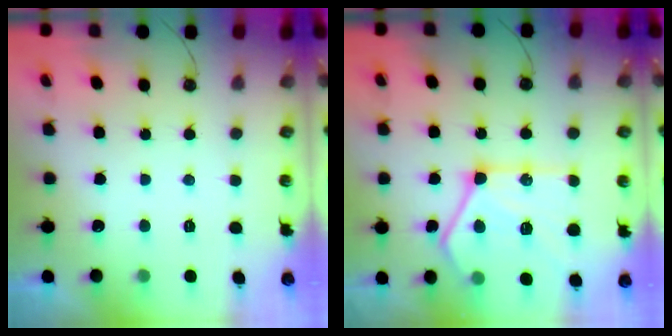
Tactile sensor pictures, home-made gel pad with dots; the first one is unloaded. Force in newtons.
{"total": 21.9, "press": 21.8, "slide": 1.5}